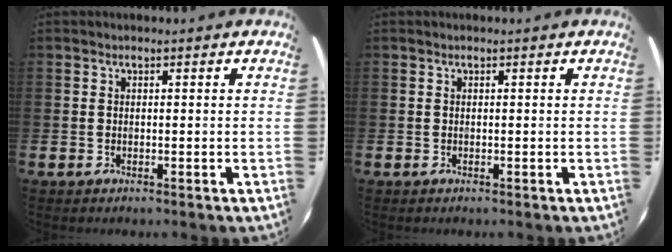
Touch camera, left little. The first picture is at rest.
{"total": 0.0}